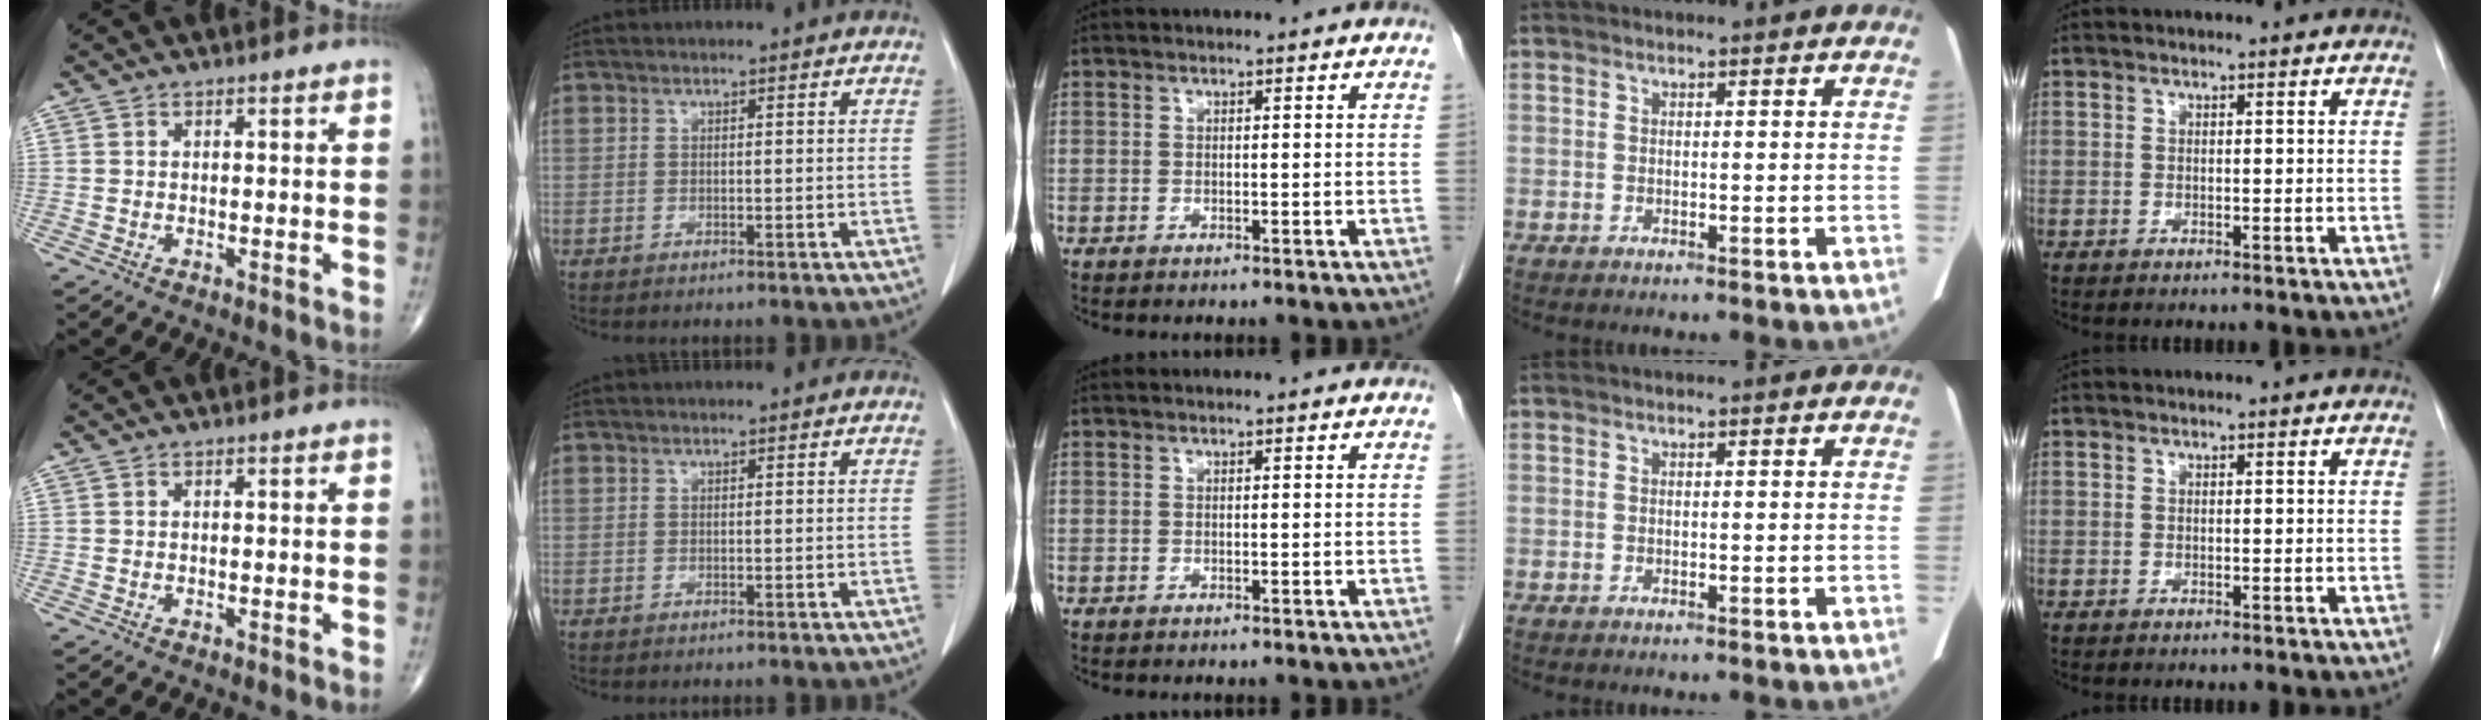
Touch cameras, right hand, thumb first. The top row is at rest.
{}